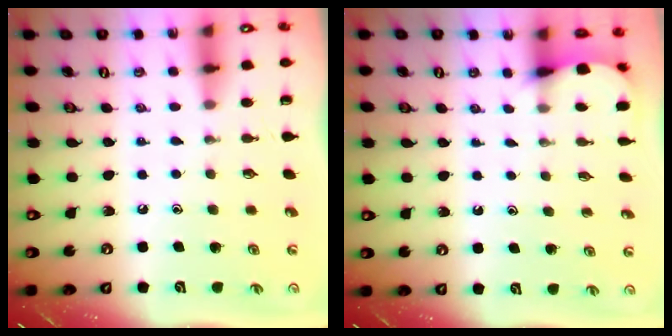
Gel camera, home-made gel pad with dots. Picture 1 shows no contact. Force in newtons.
{"total": 2.1, "press": 2.1, "slide": 0.1}